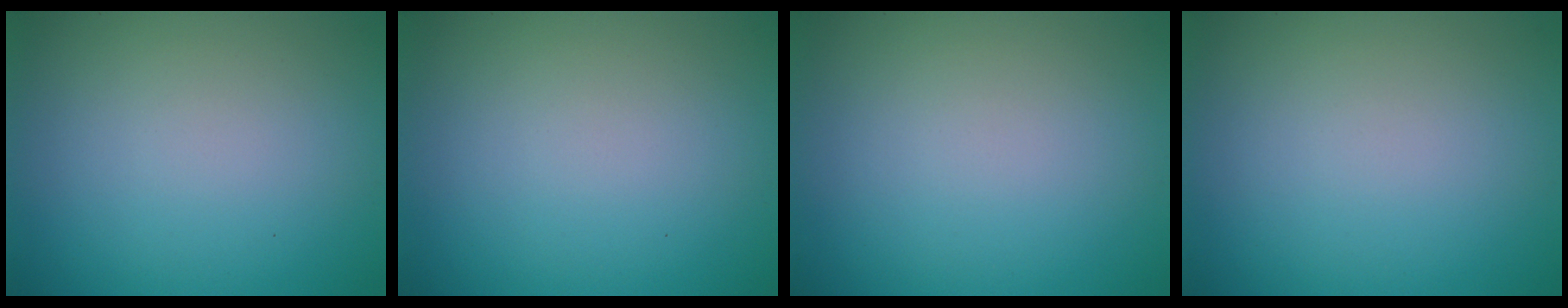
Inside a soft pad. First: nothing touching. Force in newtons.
{"total": 0.0}
{"total": 0.0}
{"total": 0.0}